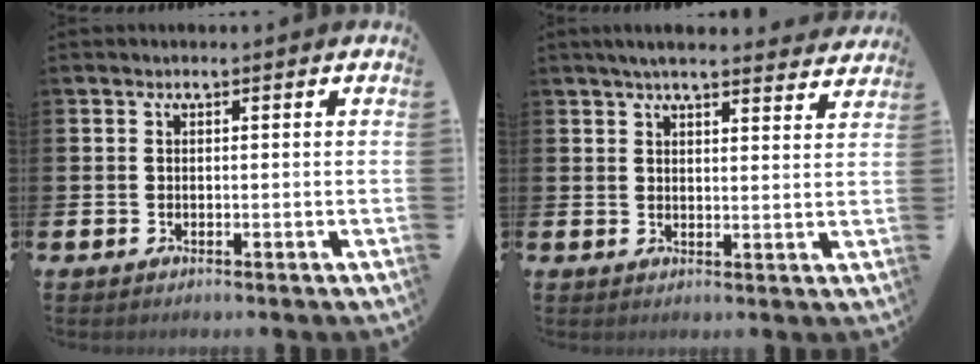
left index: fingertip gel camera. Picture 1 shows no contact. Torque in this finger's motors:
{"motor_torque": [1.09, -1.05, 0.17, 0.05]}